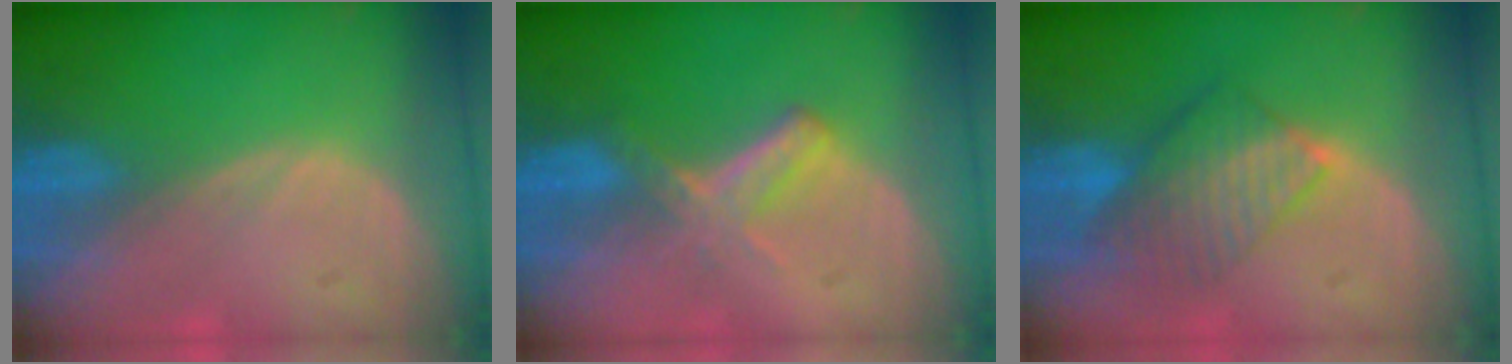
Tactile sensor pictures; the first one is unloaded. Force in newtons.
{"total": 5.6, "press": 4.8, "slide": 2.8}
{"total": 8.0, "press": 7.1, "slide": 3.7}